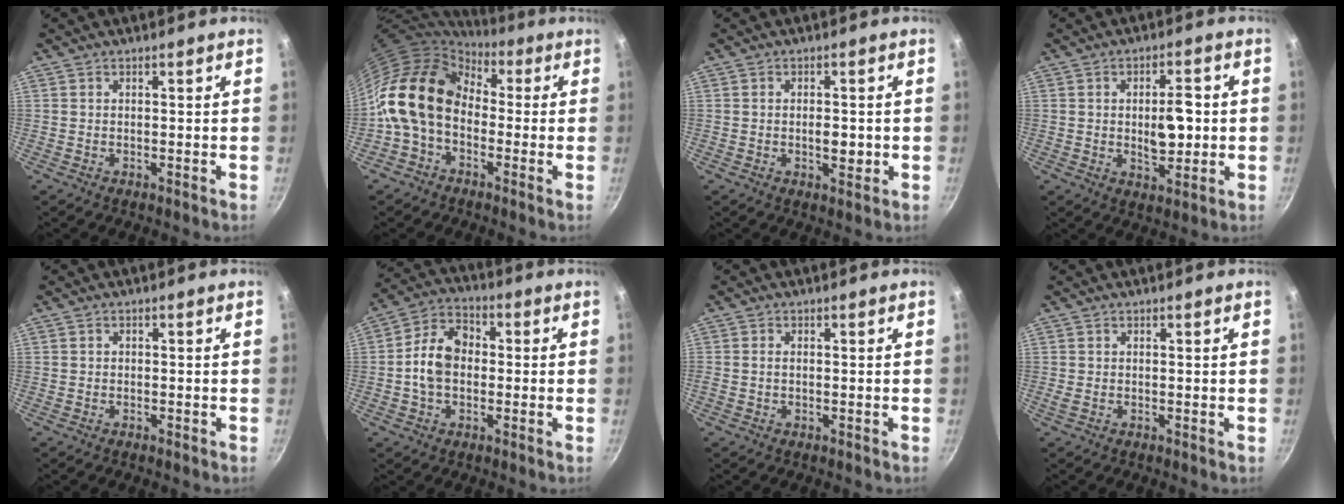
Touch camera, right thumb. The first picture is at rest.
{"total": 15.9, "force": [-0.5, 11.7, 10.7], "torque": [-0.179, 0.037, -0.030]}
{"total": 3.2, "force": [-0.4, 1.7, 2.8], "torque": [-0.032, -0.002, -0.006]}
{"total": 7.9, "force": [0.0, 4.1, 6.8], "torque": [-0.082, 0.000, 0.002]}
{"total": 0.8, "force": [-0.5, 0.6, 0.3], "torque": [-0.003, 0.002, -0.008]}
{"total": 10.0, "force": [-0.5, 7.2, 6.9], "torque": [-0.105, 0.028, -0.026]}
{"total": 0.9, "force": [-0.1, 0.6, 0.7], "torque": [-0.015, 0.003, -0.003]}
{"total": 0.7, "force": [0.0, 0.2, 0.7], "torque": [-0.011, -0.001, -0.001]}